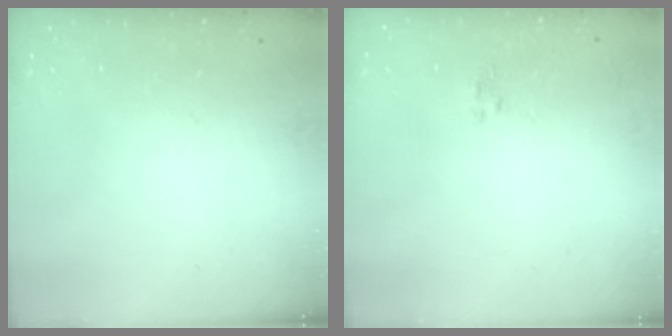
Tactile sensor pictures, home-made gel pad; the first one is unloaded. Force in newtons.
{"total": 1.2, "press": 1.0, "slide": 0.6}